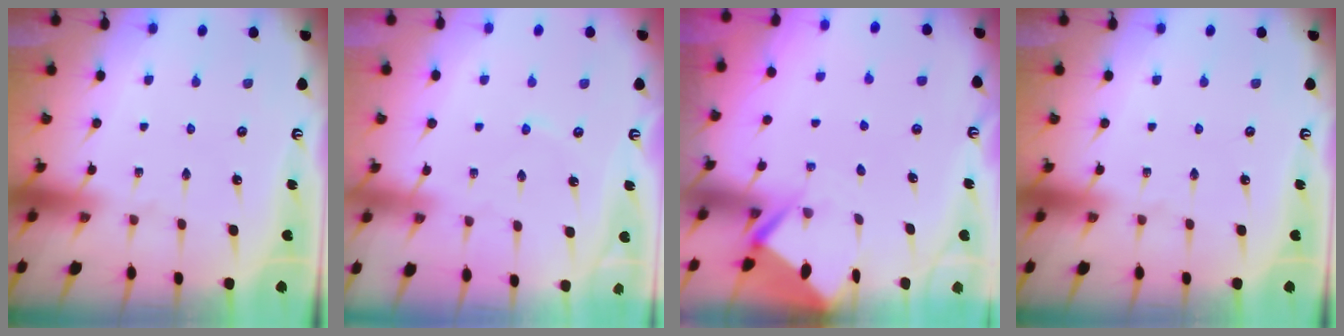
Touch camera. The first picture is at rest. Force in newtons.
{"total": 1.7, "press": 1.7, "slide": 0.3}
{"total": 3.6, "press": 3.6, "slide": 0.3}
{"total": 0.0}